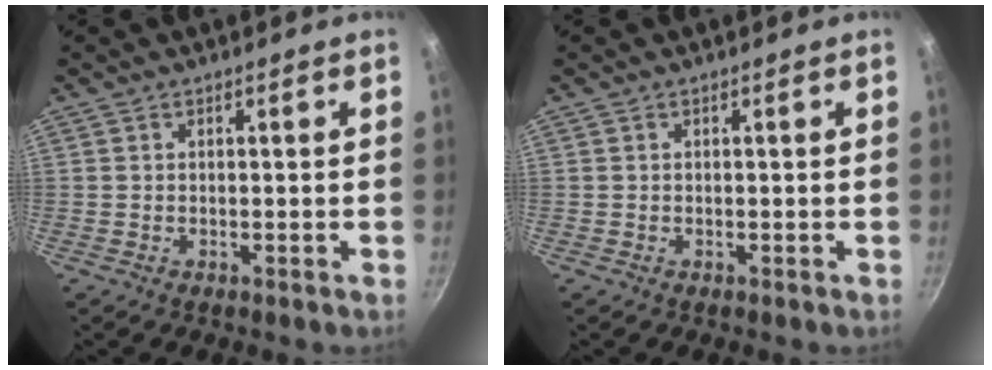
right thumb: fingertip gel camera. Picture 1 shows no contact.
{"total": 0.0}